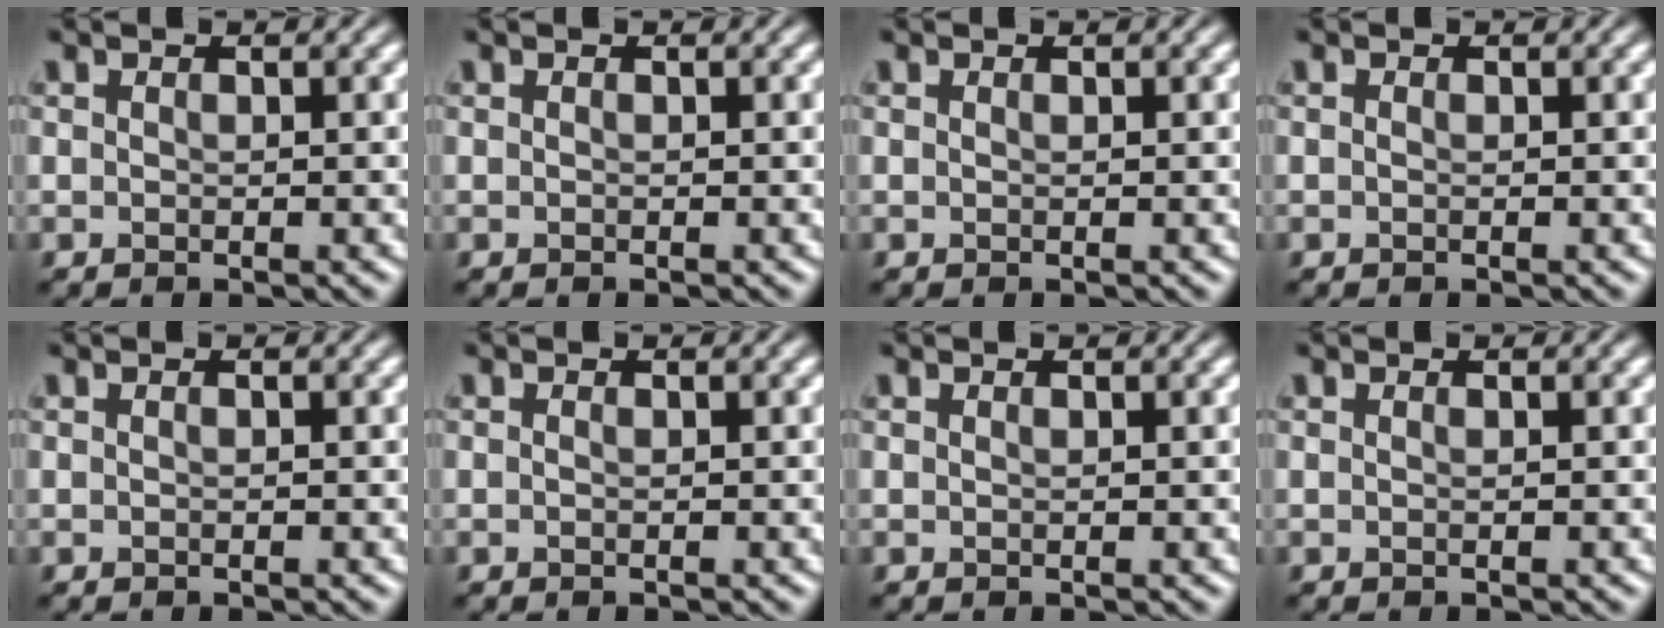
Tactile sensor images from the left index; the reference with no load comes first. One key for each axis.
{"total": 0.0}
{"total": 0.0}
{"total": 0.0}
{"total": 0.0}
{"total": 0.0}
{"total": 0.0}
{"total": 0.0}